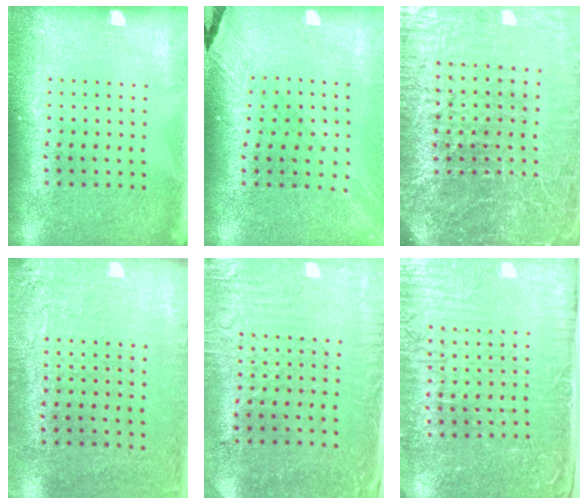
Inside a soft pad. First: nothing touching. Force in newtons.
{"total": 1.4, "press": 1.3, "slide": 0.2}
{"total": 7.2, "press": 6.3, "slide": 3.5}
{"total": 2.7, "press": 2.3, "slide": 1.4}
{"total": 3.0, "press": 2.5, "slide": 1.7}
{"total": 5.3, "press": 4.5, "slide": 2.8}